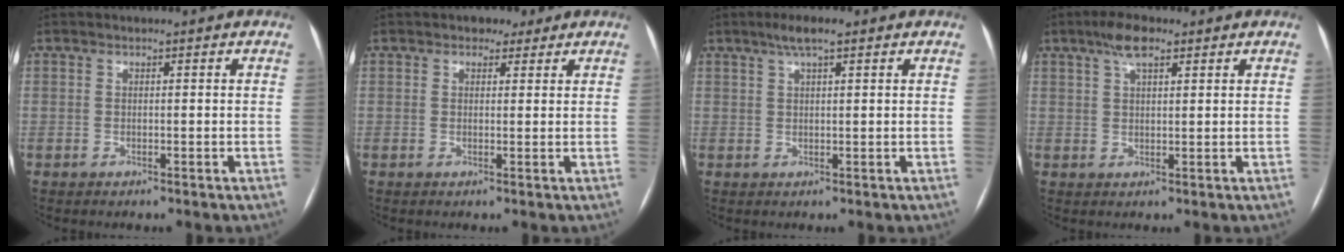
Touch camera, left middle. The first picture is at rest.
{"total": 2.5, "force": [1.7, 1.7, 0.9], "torque": [-0.009, 0.009, 0.020]}
{"total": 3.8, "force": [2.4, 0.5, 2.9], "torque": [-0.055, 0.012, 0.042]}
{"total": 4.6, "force": [2.9, 1.3, 3.3], "torque": [-0.066, 0.013, 0.052]}